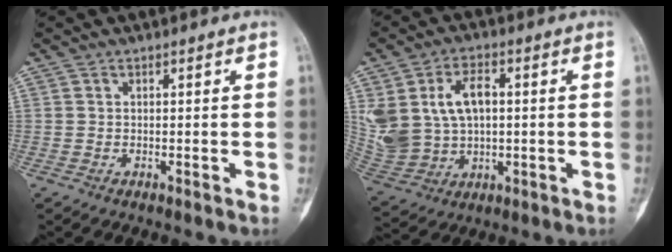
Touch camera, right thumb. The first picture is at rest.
{"total": 15.9, "force": [2.8, 10.8, 11.4], "torque": [-0.234, 0.007, 0.071]}